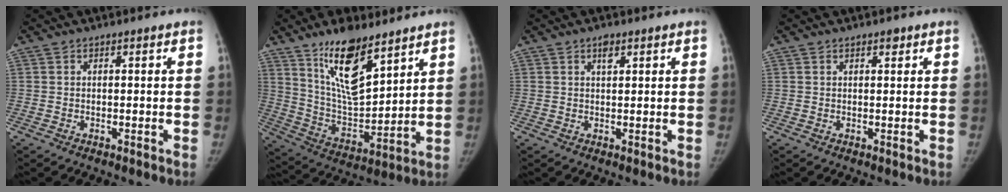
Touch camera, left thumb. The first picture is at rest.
{"total": 16.1, "force": [10.5, 5.8, 10.8], "torque": [-0.158, -0.068, 0.203]}
{"total": 2.0, "force": [1.2, 1.0, 1.3], "torque": [-0.015, -0.005, 0.019]}
{"total": 1.3, "force": [0.9, 0.6, 0.8], "torque": [-0.004, -0.003, 0.011]}